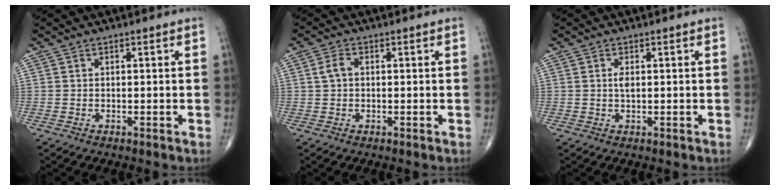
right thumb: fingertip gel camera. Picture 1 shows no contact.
{"total": 2.5, "force": [0.4, 1.7, 1.9], "torque": [-0.039, 0.008, 0.006]}
{"total": 2.8, "force": [0.4, 1.5, 2.4], "torque": [-0.042, -0.002, 0.006]}